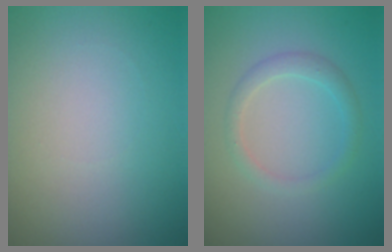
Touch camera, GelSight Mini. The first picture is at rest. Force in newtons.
{"total": 1.6, "press": 1.6, "slide": 0.1}